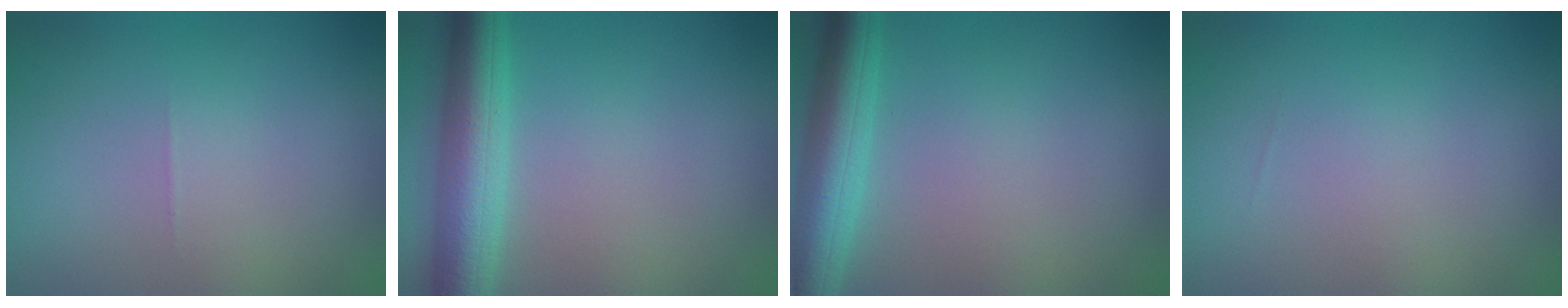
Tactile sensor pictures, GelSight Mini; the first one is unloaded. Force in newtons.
{"total": 6.3, "press": 6.3, "slide": 0.1}
{"total": 5.6, "press": 5.6, "slide": 0.3}
{"total": 0.0}